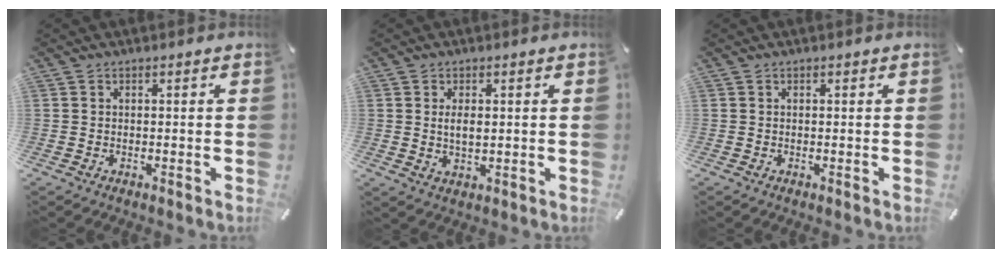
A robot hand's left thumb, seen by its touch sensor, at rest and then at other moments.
{"total": 3.5, "force": [0.7, 1.9, 2.8], "torque": [-0.052, 0.001, 0.010]}
{"total": 0.0}